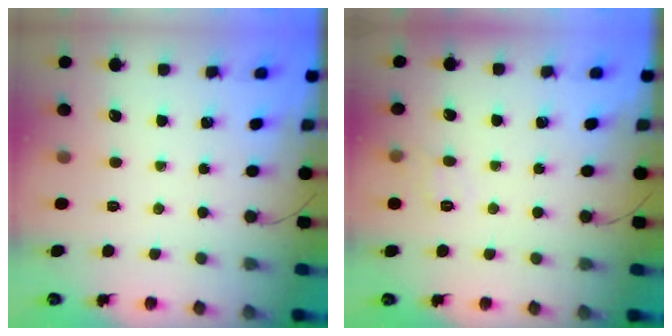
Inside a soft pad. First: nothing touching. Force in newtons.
{"total": 7.1, "press": 6.9, "slide": 1.5}